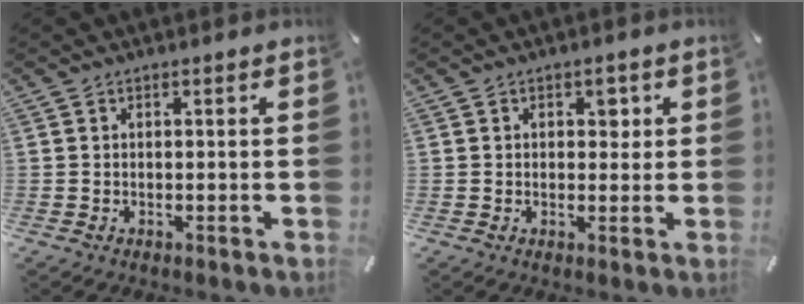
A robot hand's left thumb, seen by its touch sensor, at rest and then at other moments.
{"total": 3.1, "force": [0.9, 2.1, 2.1], "torque": [-0.013, -0.004, 0.005]}